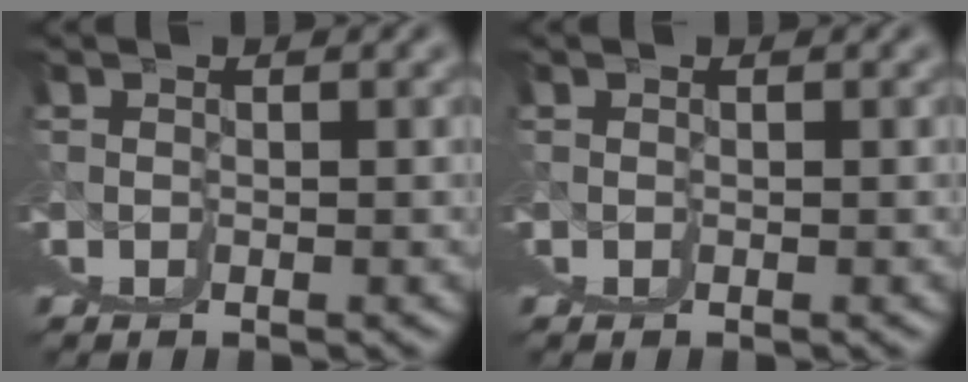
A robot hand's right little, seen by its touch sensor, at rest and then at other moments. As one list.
[{"total": 0.0}]